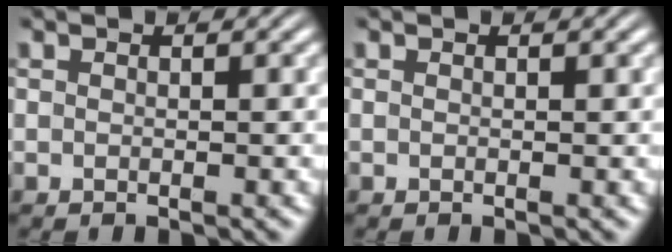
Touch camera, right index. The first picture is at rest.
{"total": 0.0}